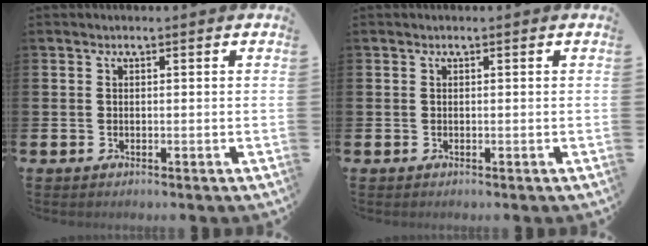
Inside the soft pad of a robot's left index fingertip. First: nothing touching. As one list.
[{"total": 0.0}]